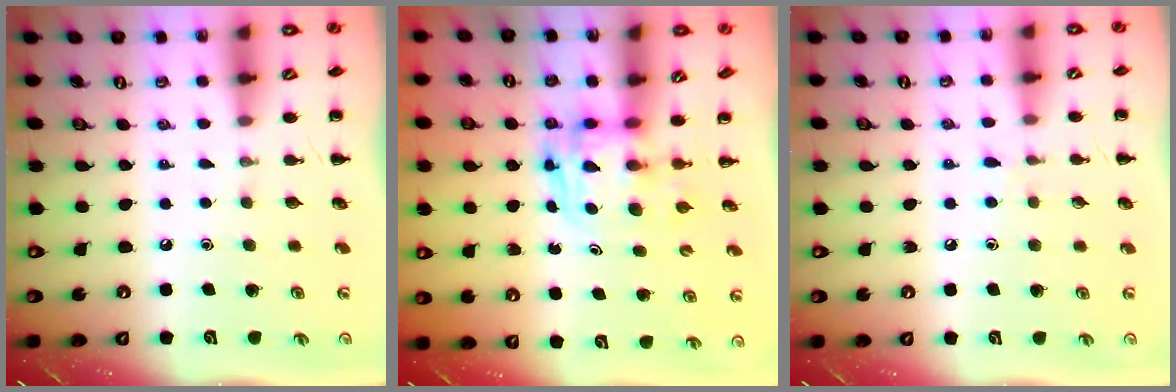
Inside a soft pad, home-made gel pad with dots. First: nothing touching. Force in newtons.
{"total": 2.6, "press": 2.6, "slide": 0.2}
{"total": 5.4, "press": 4.9, "slide": 2.4}